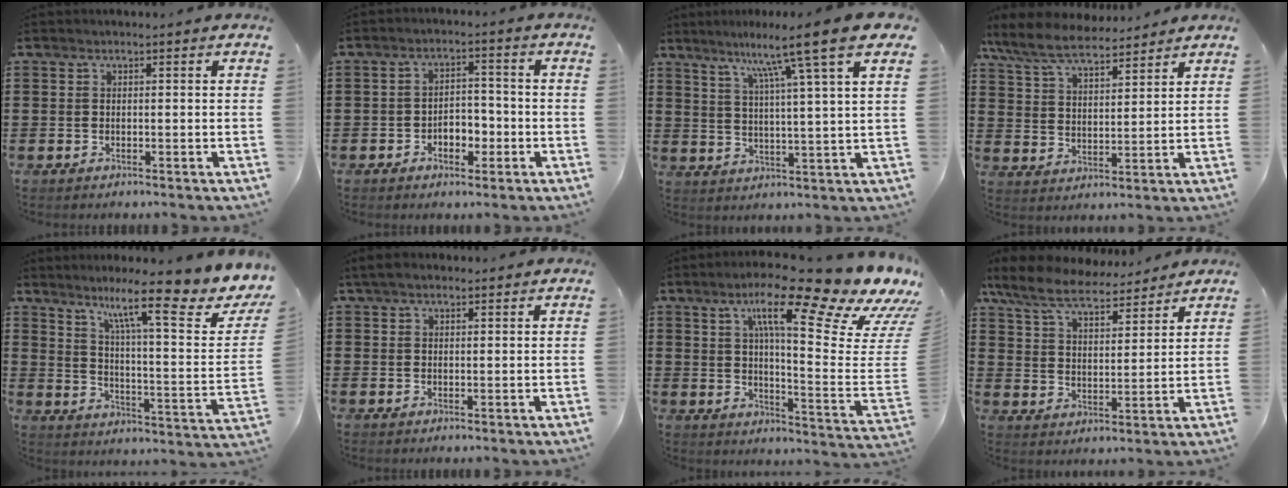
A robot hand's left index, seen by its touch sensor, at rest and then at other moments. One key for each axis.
{"total": 3.6, "fx": -1.9, "fy": 2.4, "fz": 2.0, "tx": -0.041, "ty": 0.007, "tz": -0.040}
{"total": 10.8, "fx": 7.3, "fy": -0.6, "fz": 7.9, "tx": -0.153, "ty": -0.034, "tz": 0.107}
{"total": 7.6, "fx": 6.9, "fy": 1.5, "fz": 2.9, "tx": -0.082, "ty": -0.022, "tz": 0.125}
{"total": 13.6, "fx": 9.6, "fy": 0.9, "fz": 9.6, "tx": -0.181, "ty": -0.052, "tz": 0.148}
{"total": 2.5, "fx": 1.8, "fy": 1.1, "fz": 1.4, "tx": -0.031, "ty": 0.007, "tz": 0.034}
{"total": 16.6, "fx": 10.8, "fy": 1.6, "fz": 12.6, "tx": -0.226, "ty": -0.070, "tz": 0.164}
{"total": 8.1, "fx": 7.2, "fy": 1.6, "fz": 3.2, "tx": -0.094, "ty": -0.031, "tz": 0.128}